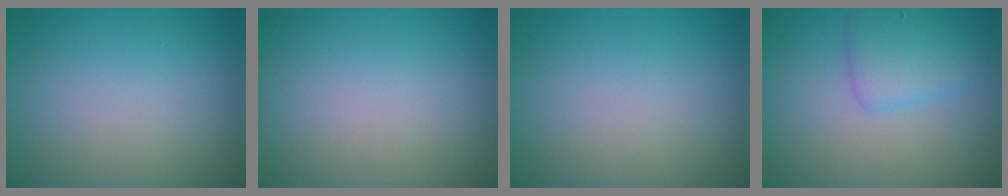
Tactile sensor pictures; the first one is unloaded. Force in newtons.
{"total": 0.0}
{"total": 0.0}
{"total": 2.9, "press": 2.9, "slide": 0.0}